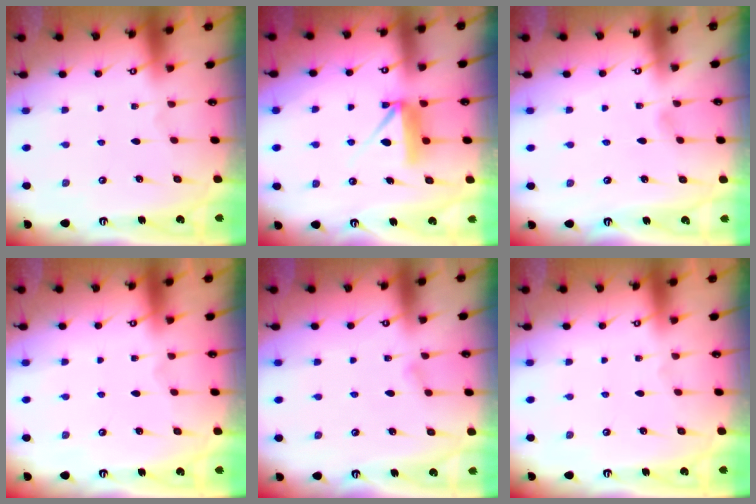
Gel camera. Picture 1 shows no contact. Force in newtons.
{"total": 8.3, "press": 8.3, "slide": 0.3}
{"total": 2.8, "press": 2.8, "slide": 0.3}
{"total": 0.0}
{"total": 4.4, "press": 4.3, "slide": 0.6}
{"total": 0.0}